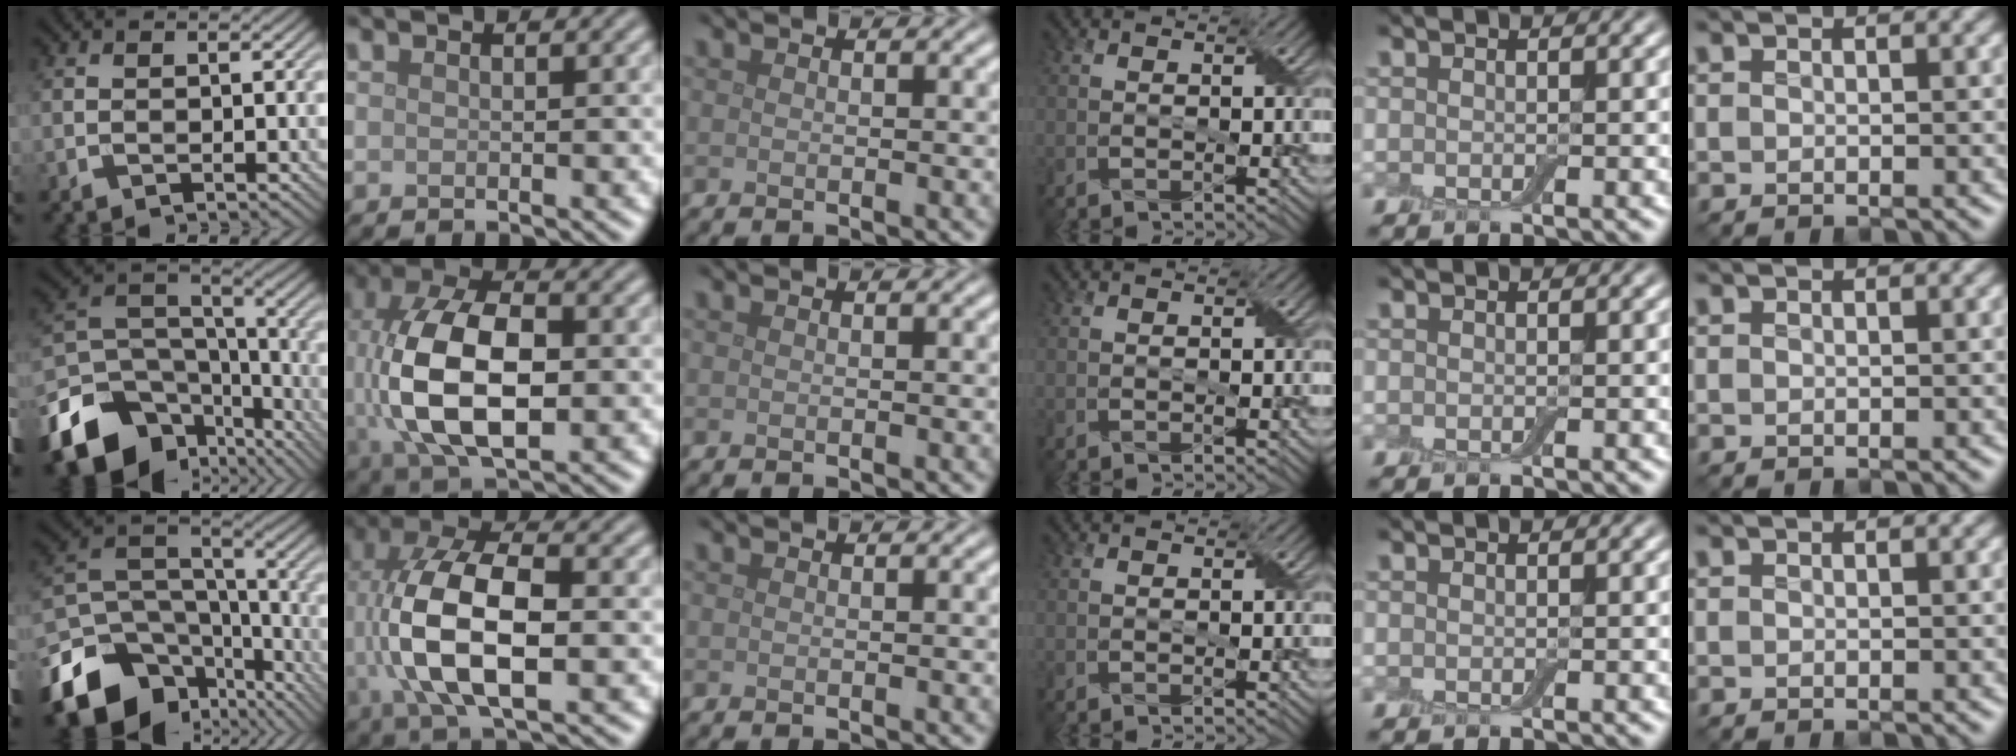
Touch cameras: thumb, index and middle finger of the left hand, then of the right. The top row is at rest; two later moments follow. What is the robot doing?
{"motion": "peel", "object": "small bumper sticker"}